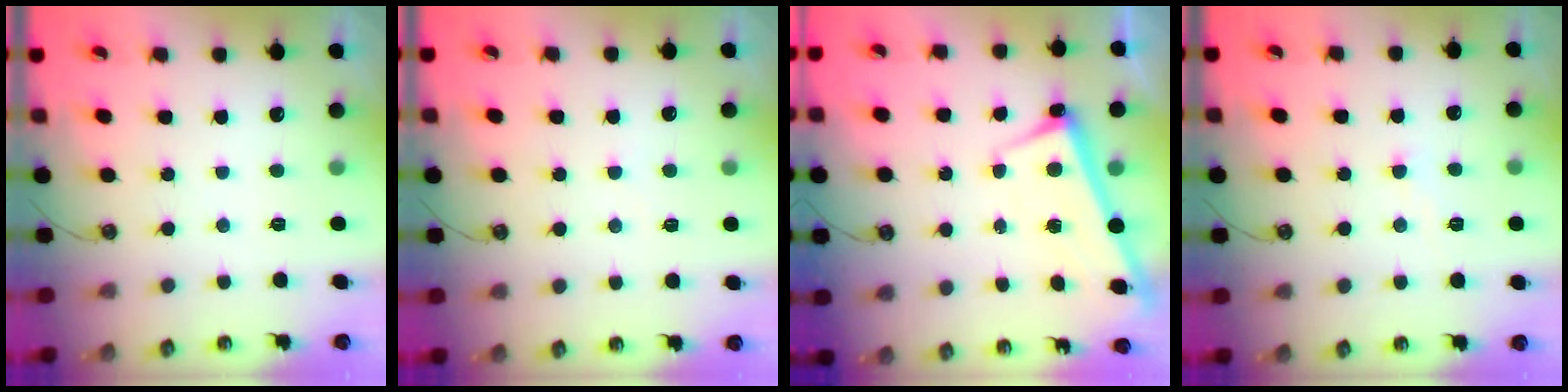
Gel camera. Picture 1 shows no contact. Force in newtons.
{"total": 1.3, "press": 1.2, "slide": 0.4}
{"total": 2.7, "press": 2.7, "slide": 0.4}
{"total": 2.5, "press": 2.5, "slide": 0.1}